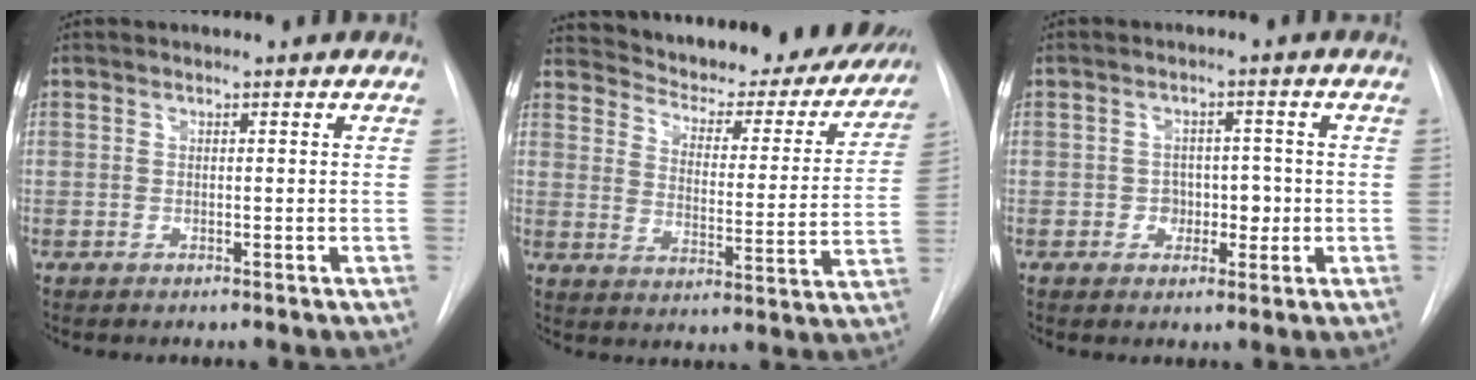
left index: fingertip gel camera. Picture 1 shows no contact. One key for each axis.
{"total": 25.7, "fx": 23.3, "fy": 6.9, "fz": 8.5, "tx": -0.134, "ty": -0.049, "tz": 0.290}
{"total": 3.6, "fx": -1.1, "fy": 2.7, "fz": 2.0, "tx": -0.017, "ty": 0.004, "tz": -0.015}